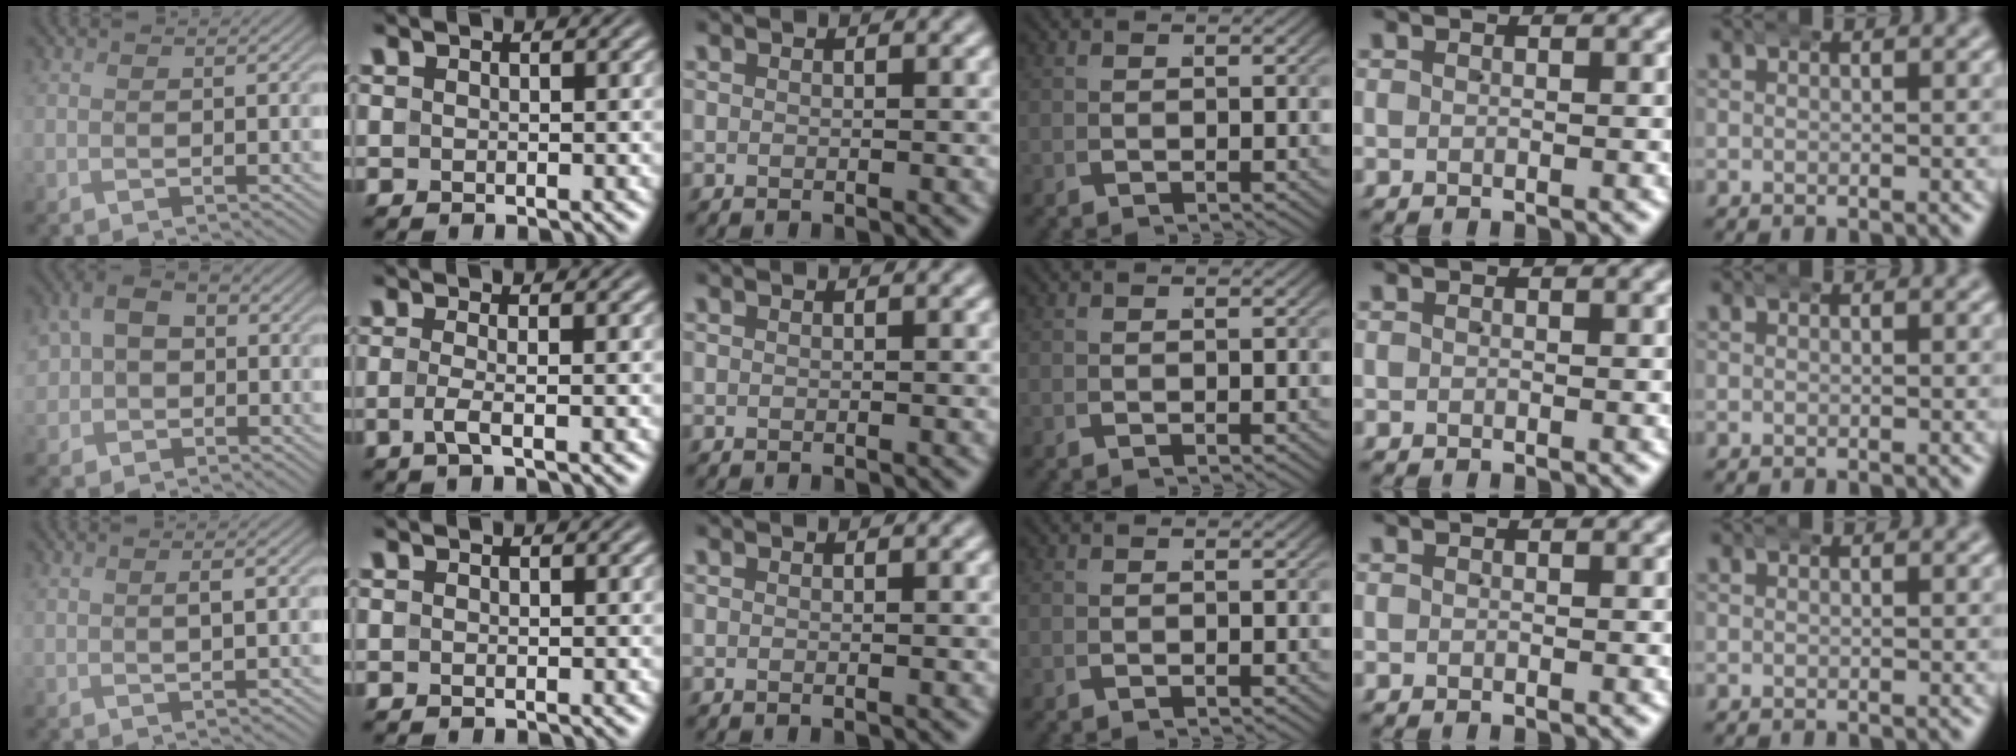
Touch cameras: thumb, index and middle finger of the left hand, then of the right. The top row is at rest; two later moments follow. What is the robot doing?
{"motion": "wrap", "object": "aluminum foil"}